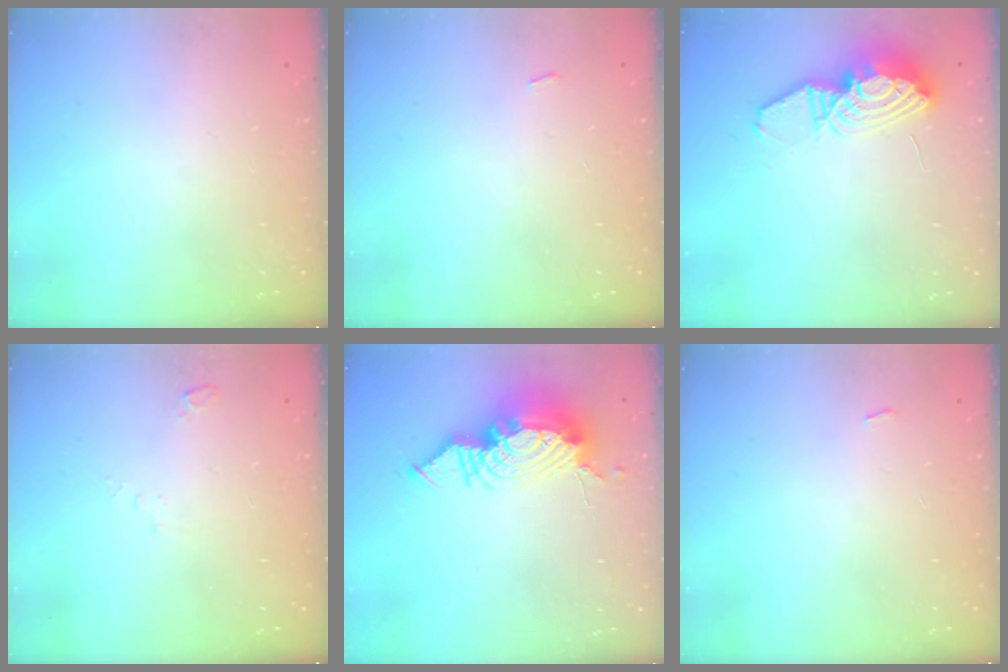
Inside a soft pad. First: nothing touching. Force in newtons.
{"total": 2.3, "press": 2.3, "slide": 0.3}
{"total": 13.0, "press": 12.9, "slide": 1.3}
{"total": 3.0, "press": 2.1, "slide": 2.1}
{"total": 18.6, "press": 18.2, "slide": 3.9}
{"total": 2.3, "press": 2.3, "slide": 0.3}